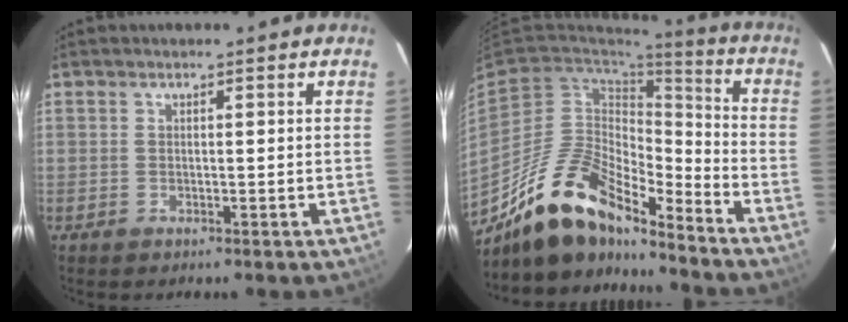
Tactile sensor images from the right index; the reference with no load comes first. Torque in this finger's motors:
{"motor_torque": [0.53, -0.61, 0.64, 0.15]}